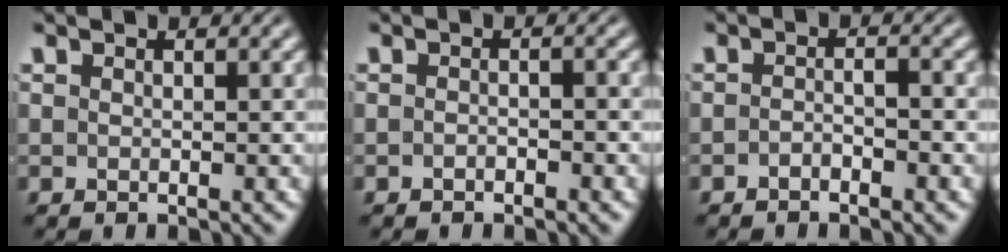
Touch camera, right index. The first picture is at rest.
{"total": 0.9, "force": [-0.9, -0.3, 0.1], "torque": [0.000, -0.001, -0.017]}
{"total": 1.5, "force": [-1.4, -0.2, 0.5], "torque": [0.000, -0.004, -0.026]}